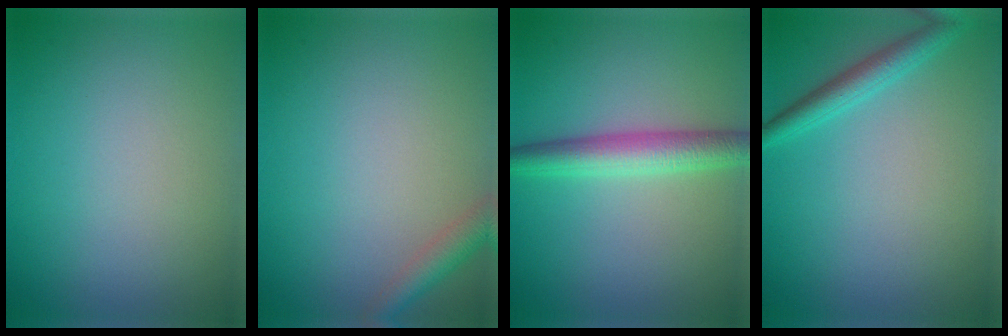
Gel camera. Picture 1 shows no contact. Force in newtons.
{"total": 2.3, "press": 2.3, "slide": 0.1}
{"total": 4.0, "press": 4.0, "slide": 0.1}
{"total": 2.5, "press": 2.5, "slide": 0.1}